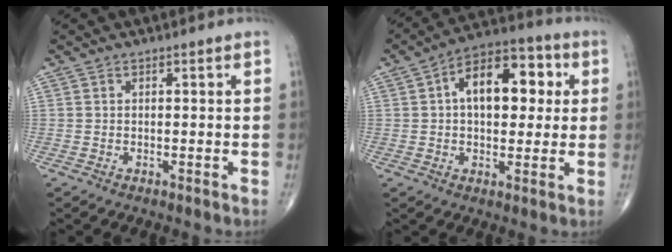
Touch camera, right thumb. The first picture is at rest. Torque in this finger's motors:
{"motor_torque": [0.13, 0.36, 0.72, 0.50, 0.16]}